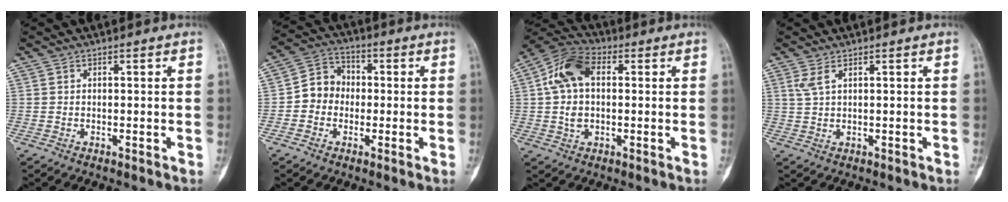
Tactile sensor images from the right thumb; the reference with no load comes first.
{"total": 7.1, "force": [-1.0, 6.4, 3.0], "torque": [-0.023, 0.027, -0.034]}
{"total": 10.9, "force": [1.2, 6.9, 8.3], "torque": [-0.161, 0.024, 0.015]}
{"total": 2.3, "force": [1.1, 0.6, 1.9], "torque": [-0.052, 0.002, 0.031]}